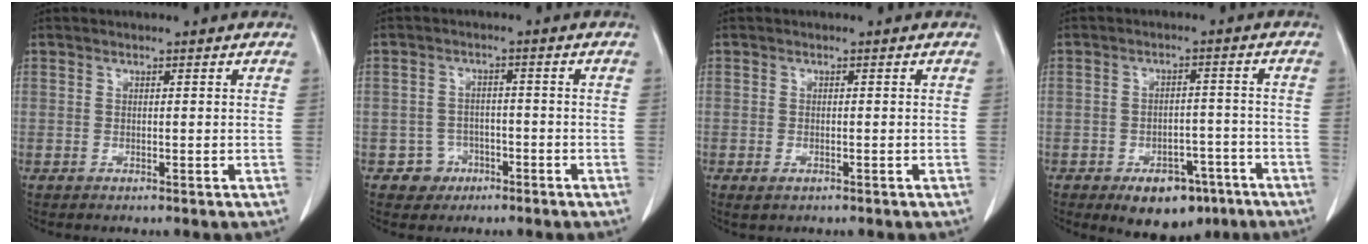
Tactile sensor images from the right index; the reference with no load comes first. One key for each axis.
{"total": 3.7, "fx": -1.9, "fy": 3.2, "fz": -0.1, "tx": 0.009, "ty": 0.016, "tz": -0.028}
{"total": 1.4, "fx": -0.7, "fy": 0.6, "fz": 0.9, "tx": -0.016, "ty": -0.001, "tz": -0.005}
{"total": 8.5, "fx": -5.3, "fy": 4.9, "fz": 4.5, "tx": -0.052, "ty": 0.010, "tz": -0.072}